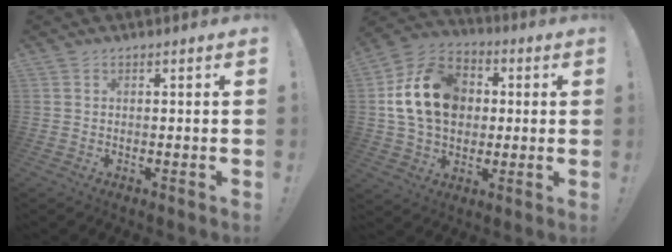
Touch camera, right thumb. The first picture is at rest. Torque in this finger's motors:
{"motor_torque": [0.43, 0.50, 0.38, 0.03, 0.25]}